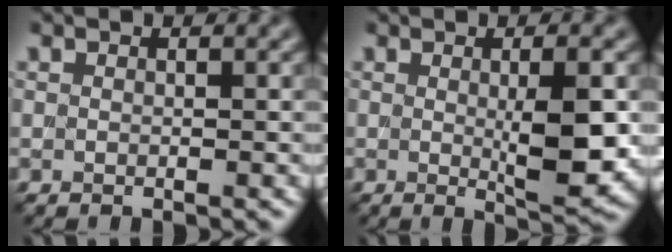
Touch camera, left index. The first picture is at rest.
{"total": 4.6, "force": [0.0, 0.8, 4.6], "torque": [-0.070, -0.005, 0.005]}